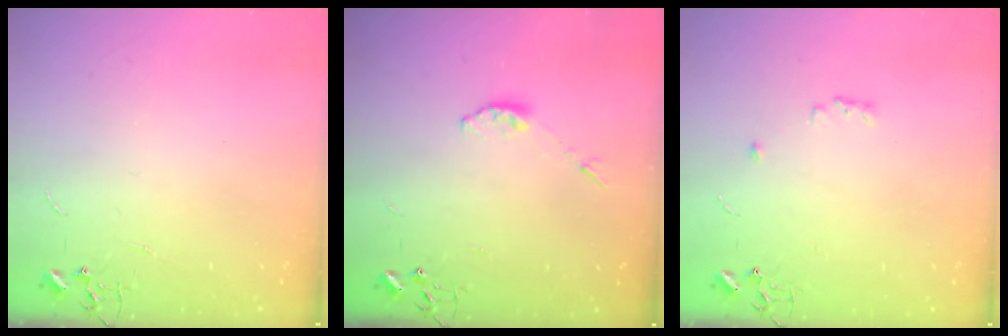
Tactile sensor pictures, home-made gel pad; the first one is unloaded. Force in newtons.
{"total": 3.6, "press": 3.6, "slide": 0.6}
{"total": 4.0, "press": 3.8, "slide": 1.3}